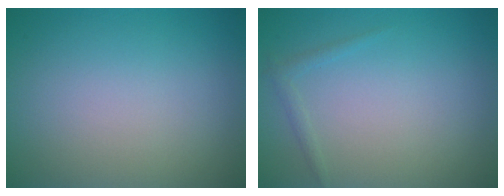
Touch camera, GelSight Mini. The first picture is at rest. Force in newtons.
{"total": 0.8, "press": 0.8, "slide": 0.1}